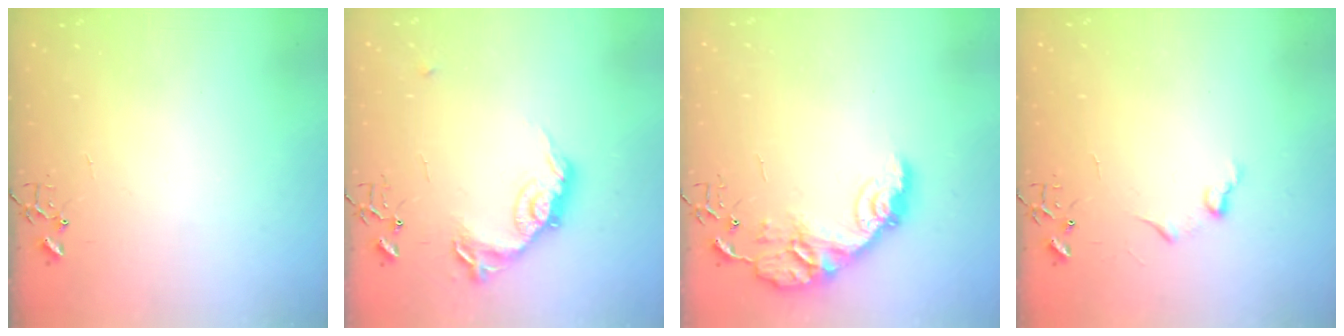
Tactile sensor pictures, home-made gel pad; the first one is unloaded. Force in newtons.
{"total": 15.0, "press": 15.0, "slide": 0.7}
{"total": 14.5, "press": 14.5, "slide": 1.0}
{"total": 6.3, "press": 6.3, "slide": 0.5}